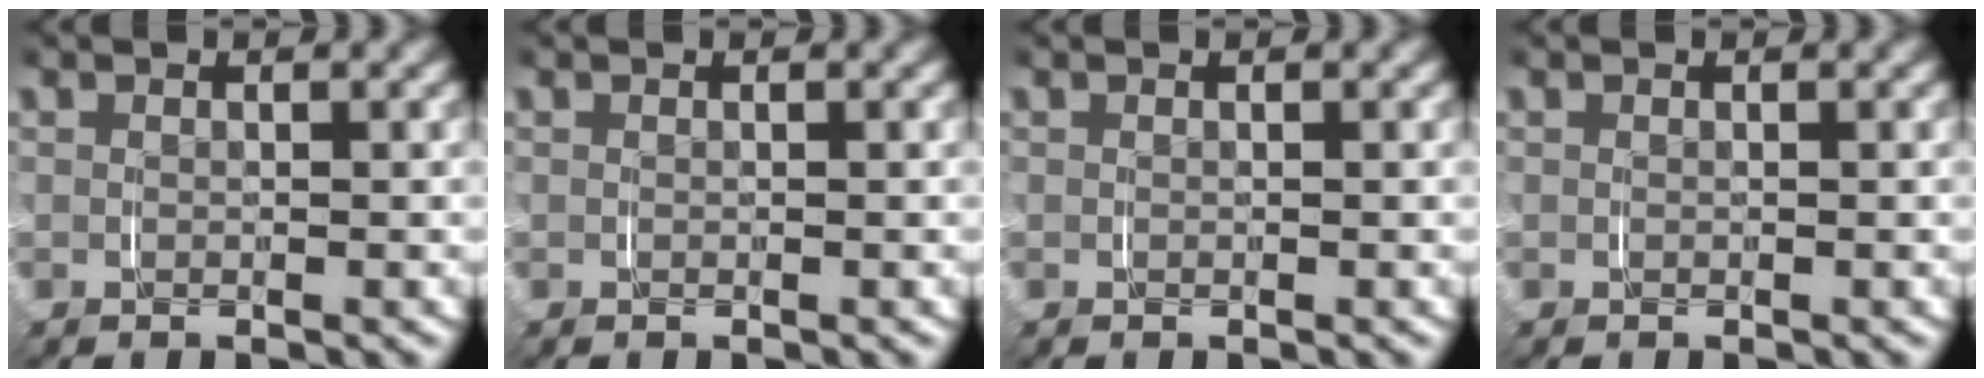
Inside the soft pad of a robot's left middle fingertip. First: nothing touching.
{"total": 0.0}
{"total": 0.0}
{"total": 0.0}